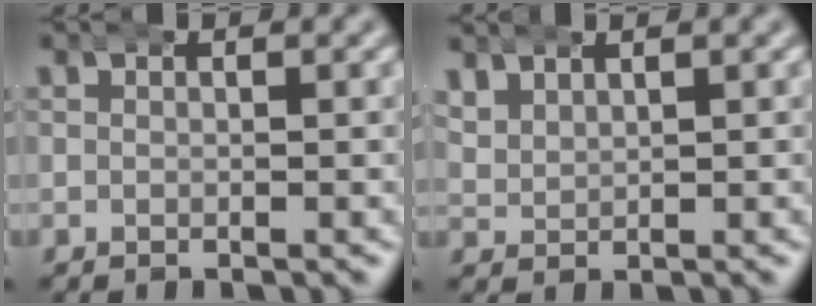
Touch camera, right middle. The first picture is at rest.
{"total": 2.5, "force": [1.6, 1.7, 0.9], "torque": [-0.023, 0.001, 0.032]}